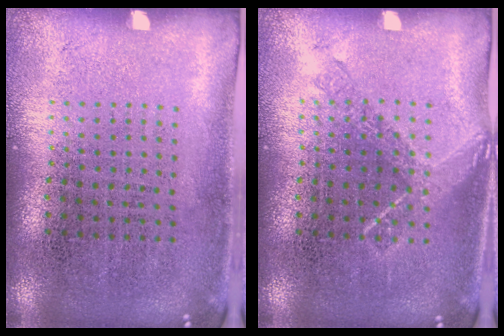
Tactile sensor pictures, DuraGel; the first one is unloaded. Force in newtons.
{"total": 1.0, "press": 0.9, "slide": 0.2}